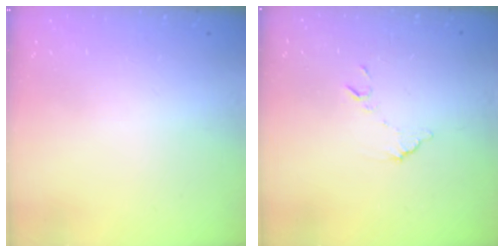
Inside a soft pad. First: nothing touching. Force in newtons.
{"total": 6.8, "press": 6.8, "slide": 0.4}